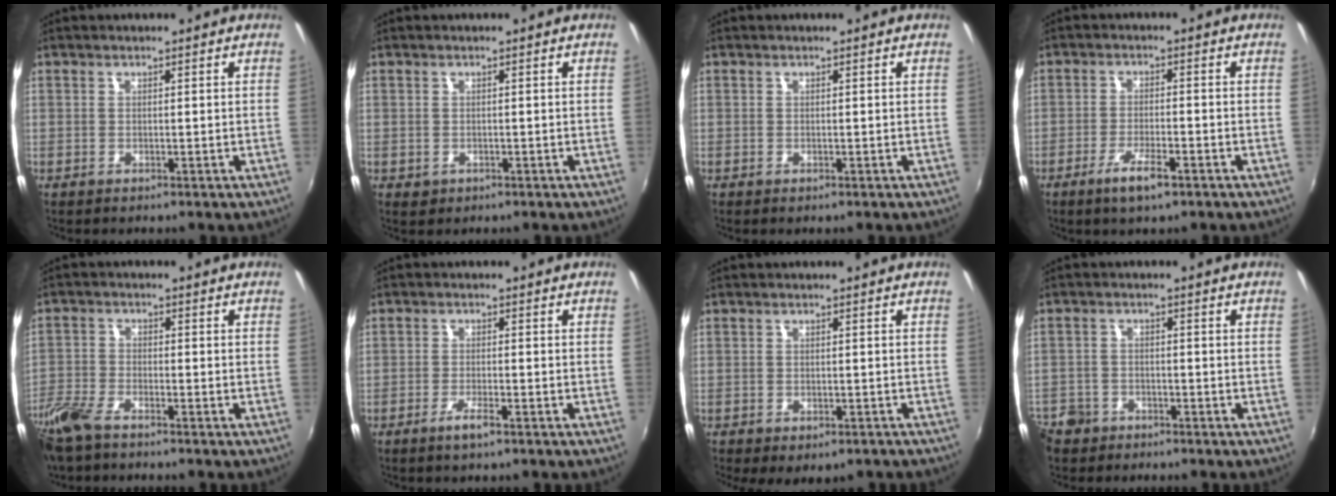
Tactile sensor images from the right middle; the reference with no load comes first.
{"total": 1.3, "force": [-0.4, 1.1, 0.5], "torque": [-0.008, -0.003, -0.005]}
{"total": 0.0}
{"total": 5.6, "force": [-3.4, 1.2, 4.2], "torque": [-0.093, -0.010, -0.062]}
{"total": 8.0, "force": [-6.3, 2.4, 4.4], "torque": [-0.115, -0.019, -0.133]}
{"total": 3.0, "force": [-2.0, 0.3, 2.2], "torque": [-0.052, -0.004, -0.041]}
{"total": 5.4, "force": [-3.7, 2.5, 3.1], "torque": [-0.064, -0.028, -0.046]}
{"total": 8.3, "force": [-5.0, 6.3, 2.2], "torque": [-0.081, 0.011, -0.086]}